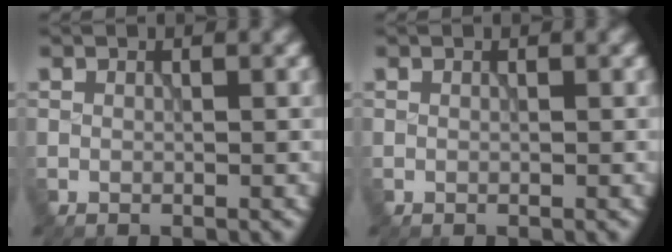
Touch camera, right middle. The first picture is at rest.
{"total": 0.0}